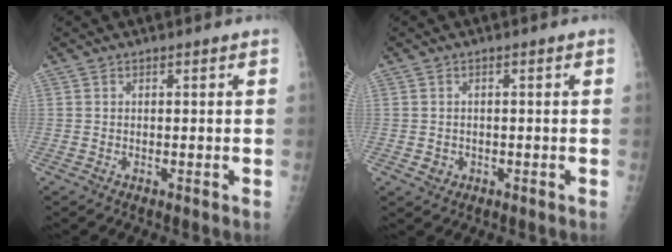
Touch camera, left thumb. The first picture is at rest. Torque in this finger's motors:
{"motor_torque": [-0.28, 0.23, -0.10, -0.04, 0.00]}